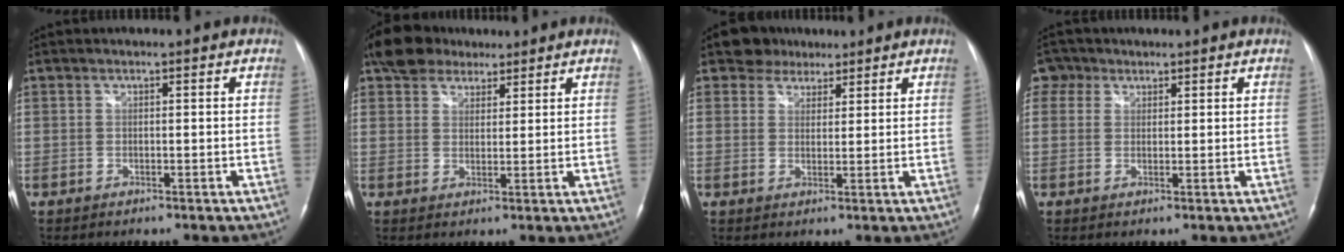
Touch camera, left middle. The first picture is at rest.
{"total": 7.1, "force": [5.4, 4.0, 2.2], "torque": [-0.044, 0.022, 0.098]}
{"total": 4.4, "force": [3.3, 3.0, 0.3], "torque": [-0.007, 0.011, 0.054]}
{"total": 3.0, "force": [1.6, 2.5, 0.3], "torque": [-0.003, 0.010, 0.024]}